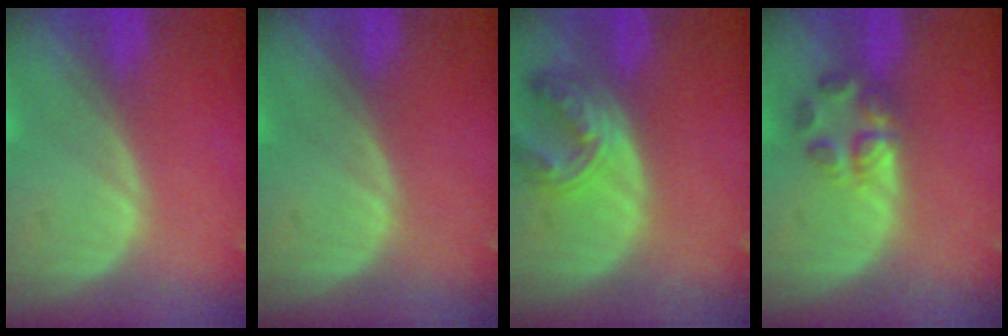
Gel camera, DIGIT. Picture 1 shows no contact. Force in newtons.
{"total": 0.0}
{"total": 6.9, "press": 6.3, "slide": 3.0}
{"total": 4.0, "press": 4.0, "slide": 0.8}